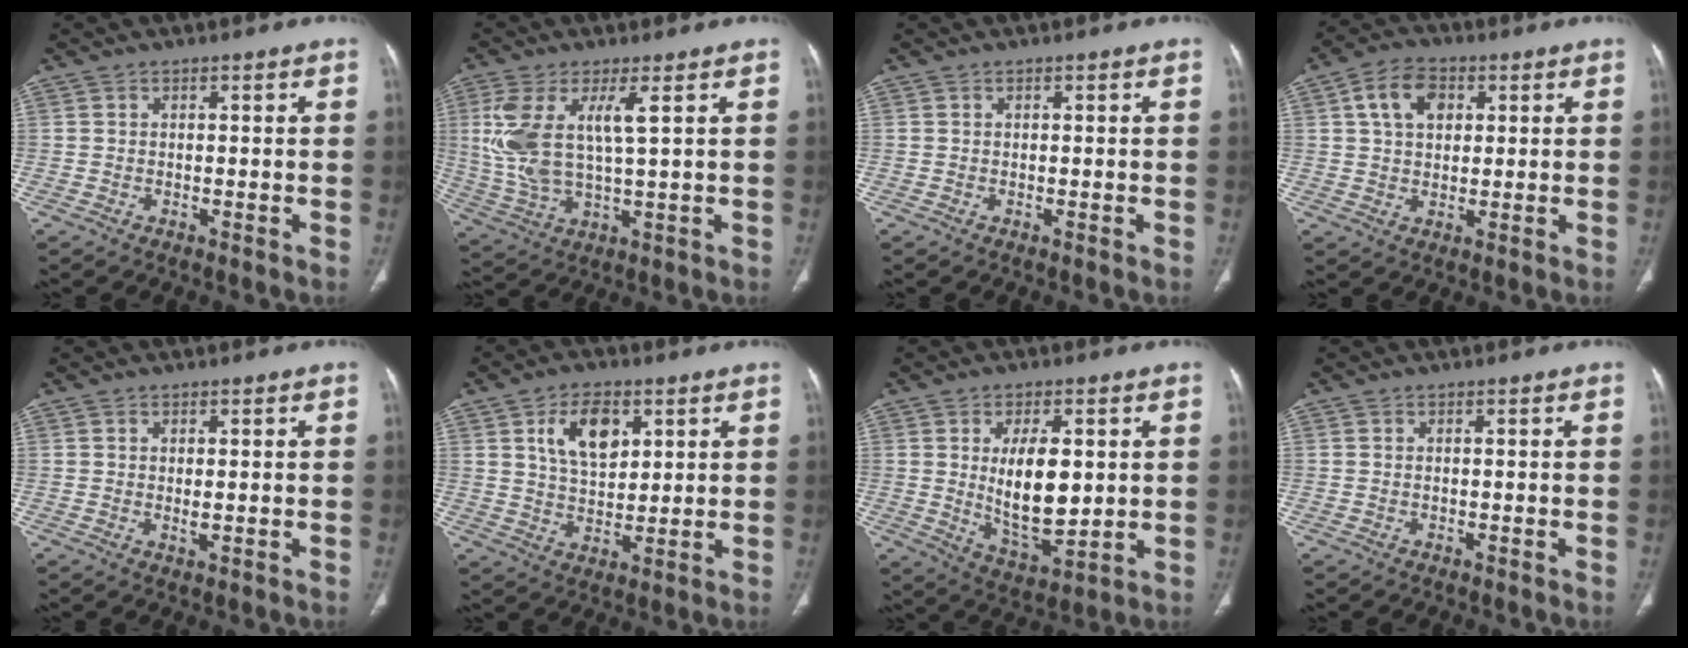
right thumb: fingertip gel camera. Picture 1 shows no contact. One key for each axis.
{"total": 11.9, "fx": 3.0, "fy": 4.0, "fz": 10.7, "tx": -0.251, "ty": -0.014, "tz": 0.067}
{"total": 0.0}
{"total": 8.4, "fx": 2.6, "fy": 5.8, "fz": 5.5, "tx": -0.079, "ty": 0.005, "tz": 0.042}
{"total": 1.4, "fx": 0.0, "fy": 0.4, "fz": 1.3, "tx": -0.026, "ty": -0.006, "tz": 0.004}
{"total": 9.8, "fx": 3.9, "fy": 5.8, "fz": 6.9, "tx": -0.095, "ty": -0.016, "tz": 0.072}
{"total": 12.7, "fx": 1.6, "fy": 6.0, "fz": 11.1, "tx": -0.164, "ty": -0.027, "tz": 0.039}
{"total": 0.0}